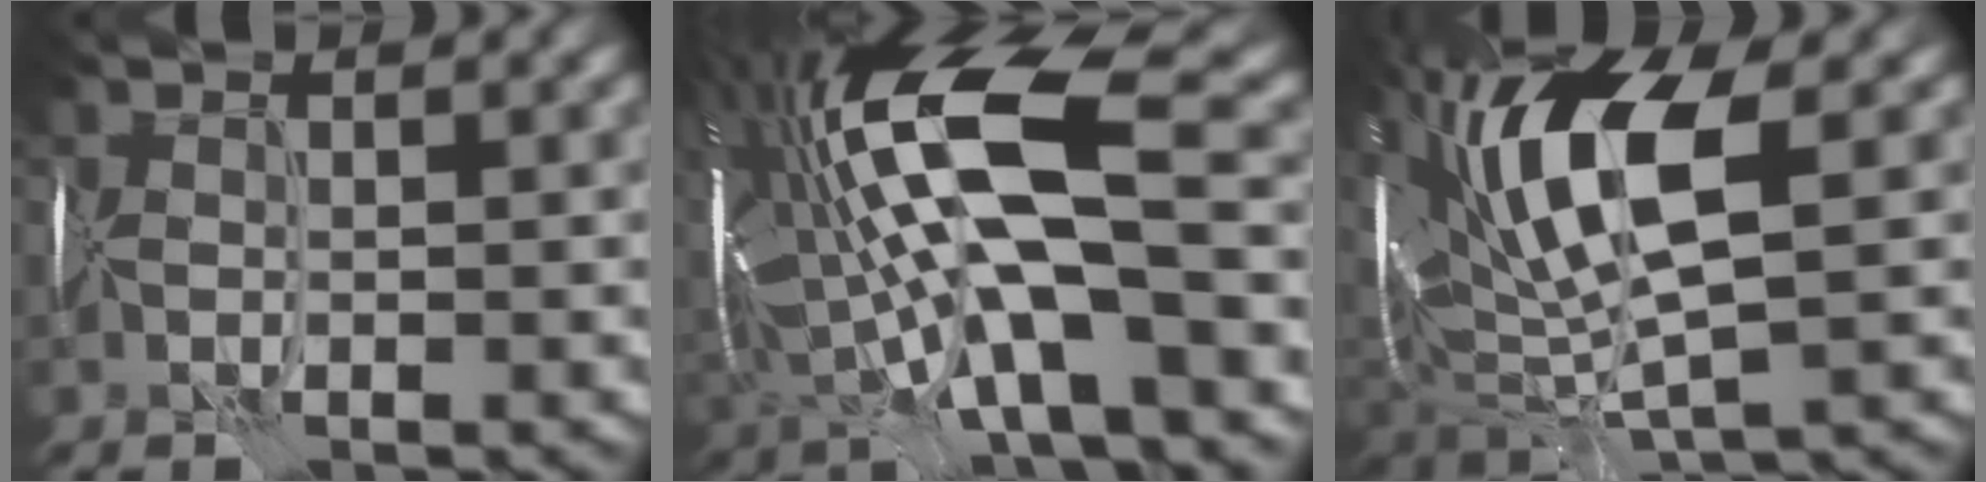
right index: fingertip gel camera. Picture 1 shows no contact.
{"total": 13.7, "force": [0.5, 4.9, 12.8], "torque": [-0.242, 0.020, 0.000]}
{"total": 10.0, "force": [2.3, 4.5, 8.6], "torque": [-0.172, 0.014, 0.037]}